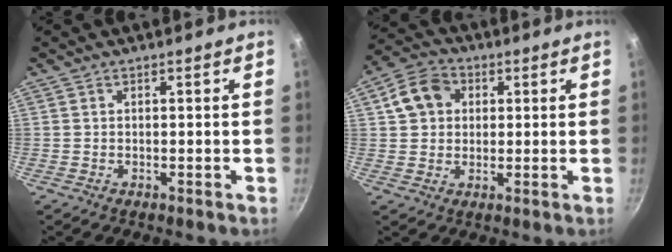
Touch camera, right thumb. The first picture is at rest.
{"total": 8.3, "force": [2.2, 6.8, 4.1], "torque": [-0.050, 0.014, 0.027]}